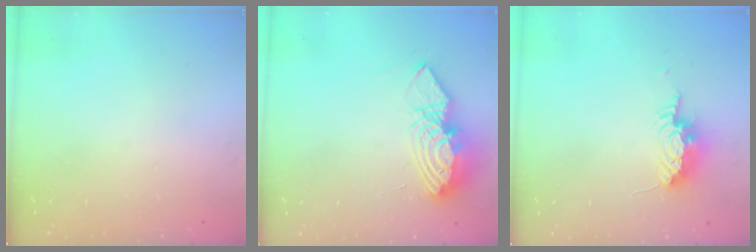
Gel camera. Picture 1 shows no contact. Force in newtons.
{"total": 11.4, "press": 11.3, "slide": 1.1}
{"total": 8.5, "press": 8.3, "slide": 1.9}